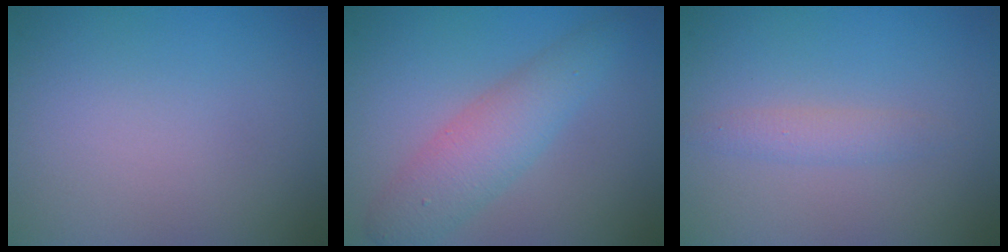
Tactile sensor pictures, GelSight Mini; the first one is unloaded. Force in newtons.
{"total": 4.3, "press": 4.3, "slide": 0.1}
{"total": 1.3, "press": 1.3, "slide": 0.1}